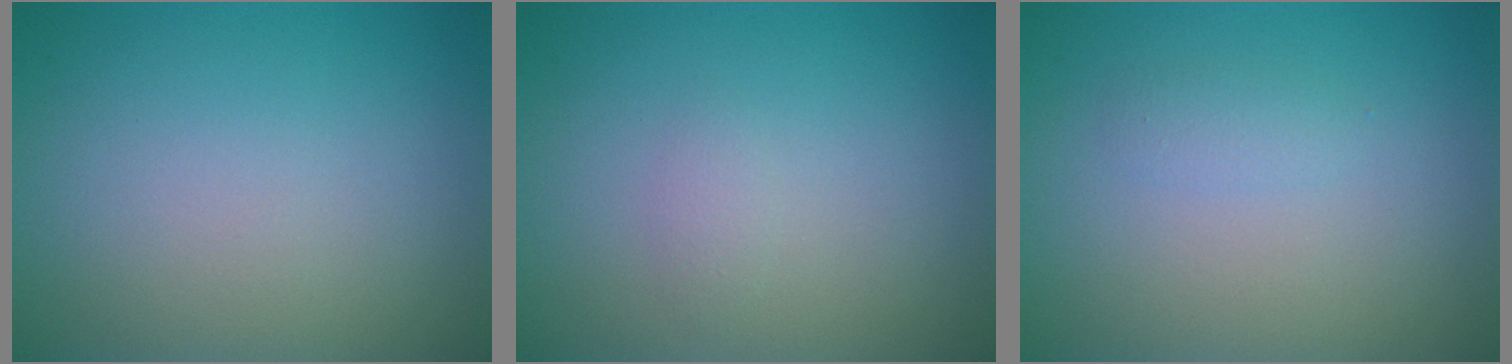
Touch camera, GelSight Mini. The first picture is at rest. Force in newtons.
{"total": 0.8, "press": 0.8, "slide": 0.0}
{"total": 1.0, "press": 1.0, "slide": 0.1}